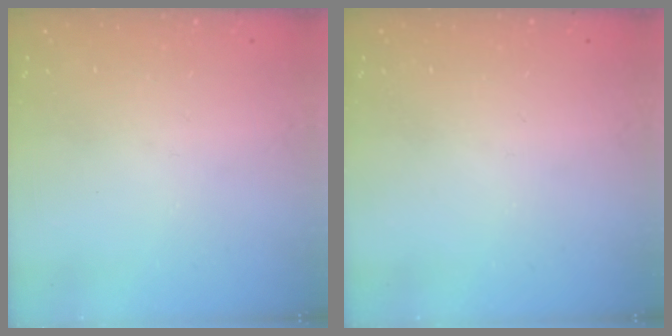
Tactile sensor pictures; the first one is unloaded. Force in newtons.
{"total": 0.0}